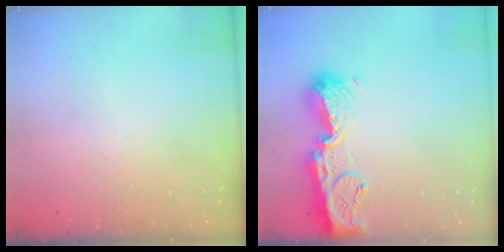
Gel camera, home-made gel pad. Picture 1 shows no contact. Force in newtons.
{"total": 14.6, "press": 14.5, "slide": 1.4}